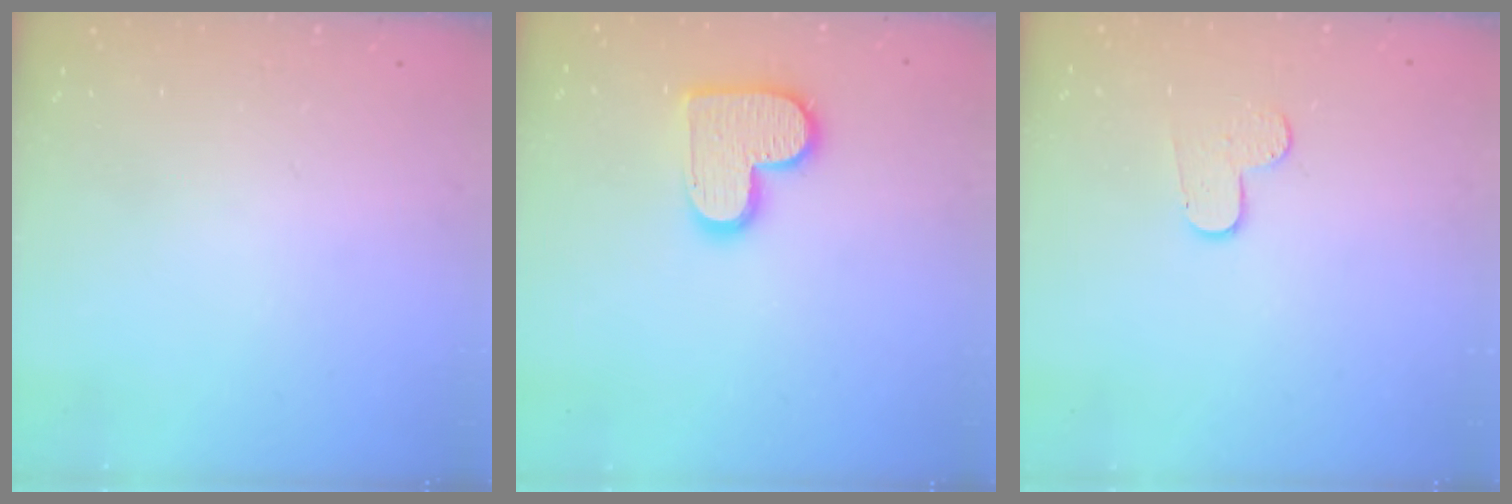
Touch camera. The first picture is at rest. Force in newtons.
{"total": 13.4, "press": 13.4, "slide": 0.8}
{"total": 5.7, "press": 5.7, "slide": 0.5}